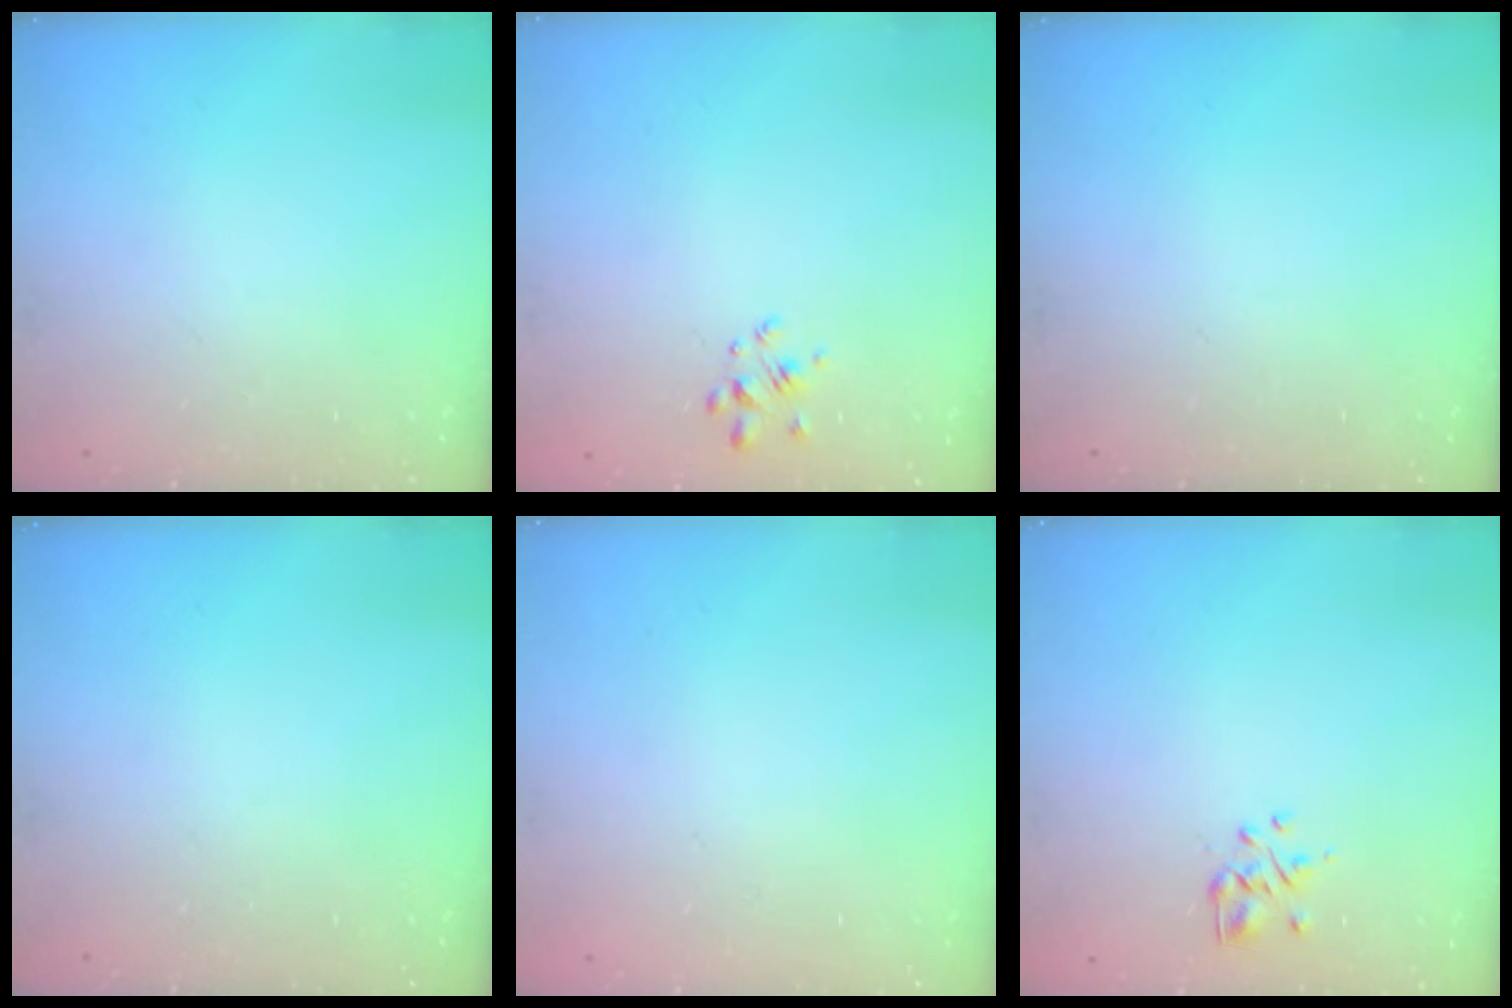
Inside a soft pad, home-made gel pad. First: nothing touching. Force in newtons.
{"total": 2.3, "press": 2.1, "slide": 0.8}
{"total": 0.0}
{"total": 0.0}
{"total": 1.9, "press": 1.9, "slide": 0.2}
{"total": 2.3, "press": 2.1, "slide": 0.9}